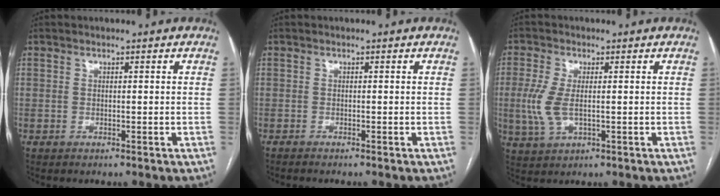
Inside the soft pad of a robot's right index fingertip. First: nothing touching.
{"total": 1.4, "force": [-1.3, -0.1, 0.6], "torque": [-0.006, 0.000, -0.017]}
{"total": 5.5, "force": [-0.3, 2.3, 5.0], "torque": [-0.132, -0.010, -0.004]}